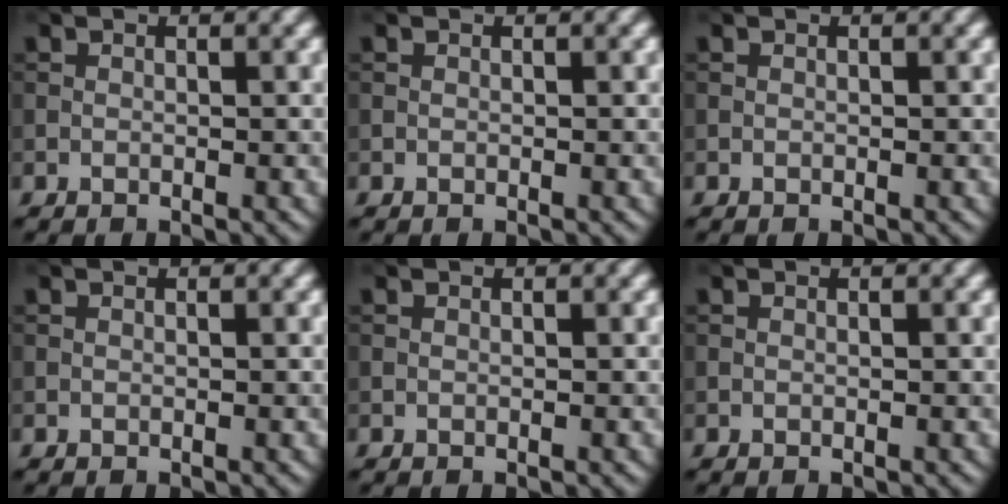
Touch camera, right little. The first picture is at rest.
{"total": 0.0}
{"total": 0.0}
{"total": 0.0}
{"total": 0.0}
{"total": 0.0}